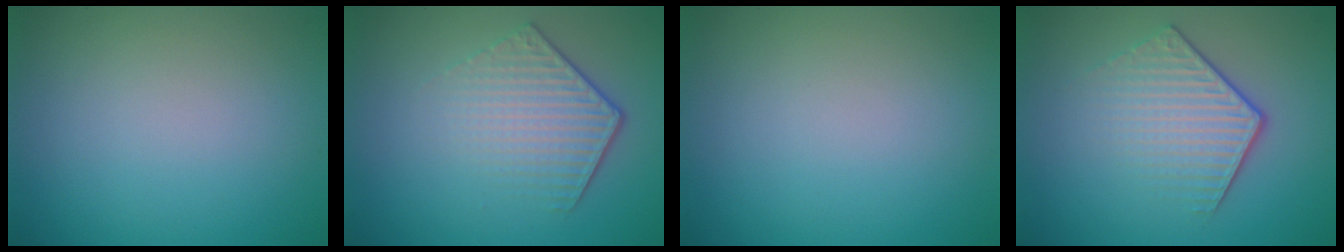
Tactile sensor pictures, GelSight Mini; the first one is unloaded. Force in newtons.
{"total": 4.3, "press": 3.0, "slide": 3.1}
{"total": 0.0}
{"total": 4.2, "press": 3.1, "slide": 2.9}